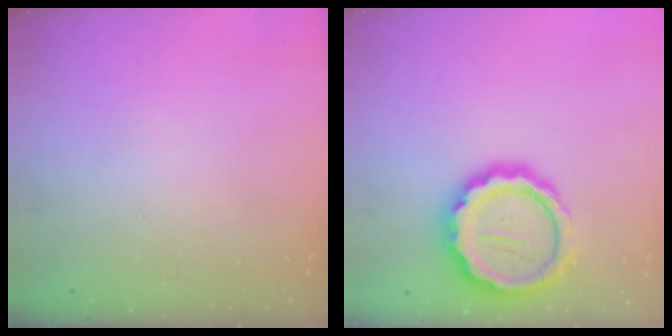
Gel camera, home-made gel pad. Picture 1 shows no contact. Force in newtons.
{"total": 17.9, "press": 17.5, "slide": 3.7}